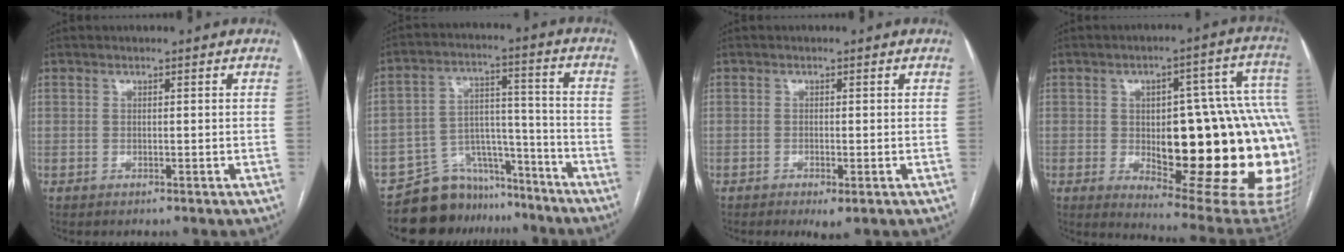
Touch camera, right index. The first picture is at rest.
{"total": 10.6, "force": [-9.2, 5.3, 0.3], "torque": [0.012, 0.068, -0.150]}
{"total": 1.9, "force": [-1.0, 0.5, 1.6], "torque": [-0.020, -0.003, -0.012]}
{"total": 28.4, "force": [-2.2, 8.0, 27.2], "torque": [-0.268, 0.033, -0.003]}